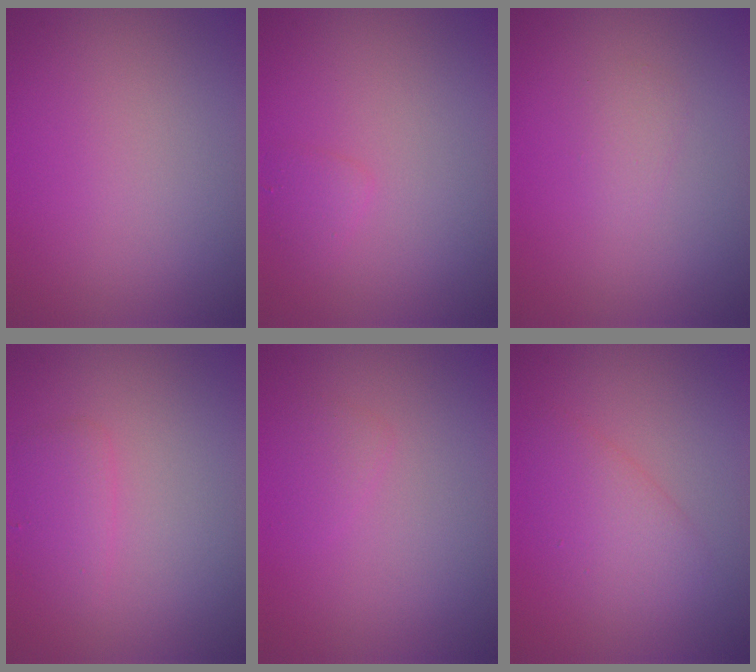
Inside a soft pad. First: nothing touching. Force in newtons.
{"total": 1.0, "press": 1.0, "slide": 0.1}
{"total": 0.9, "press": 0.9, "slide": 0.0}
{"total": 1.6, "press": 1.6, "slide": 0.0}
{"total": 0.9, "press": 0.9, "slide": 0.0}
{"total": 2.5, "press": 2.5, "slide": 0.3}